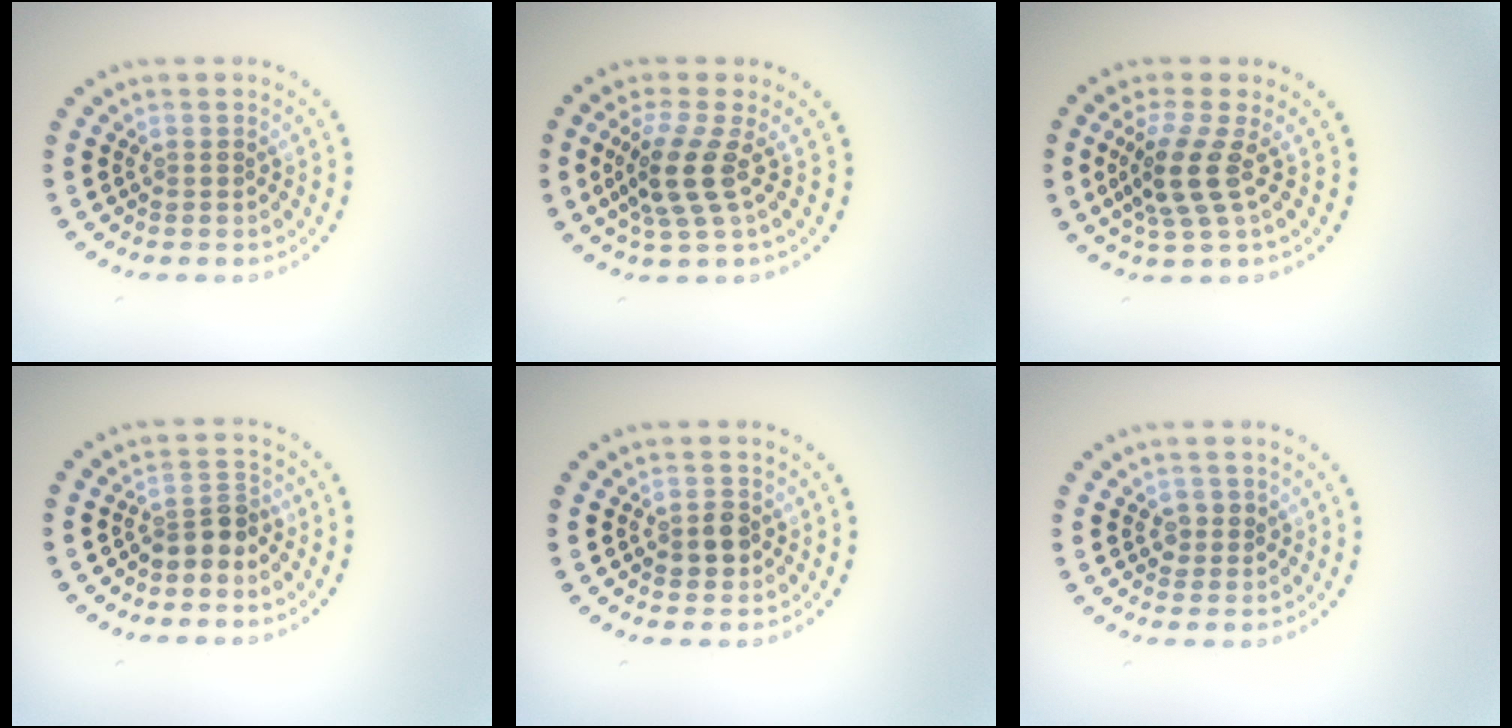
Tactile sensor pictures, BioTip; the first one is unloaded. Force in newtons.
{"total": 3.6, "press": 2.7, "slide": 2.3}
{"total": 3.5, "press": 2.6, "slide": 2.3}
{"total": 2.3, "press": 1.8, "slide": 1.5}
{"total": 1.6, "press": 1.6, "slide": 0.4}
{"total": 1.3, "press": 1.2, "slide": 0.4}